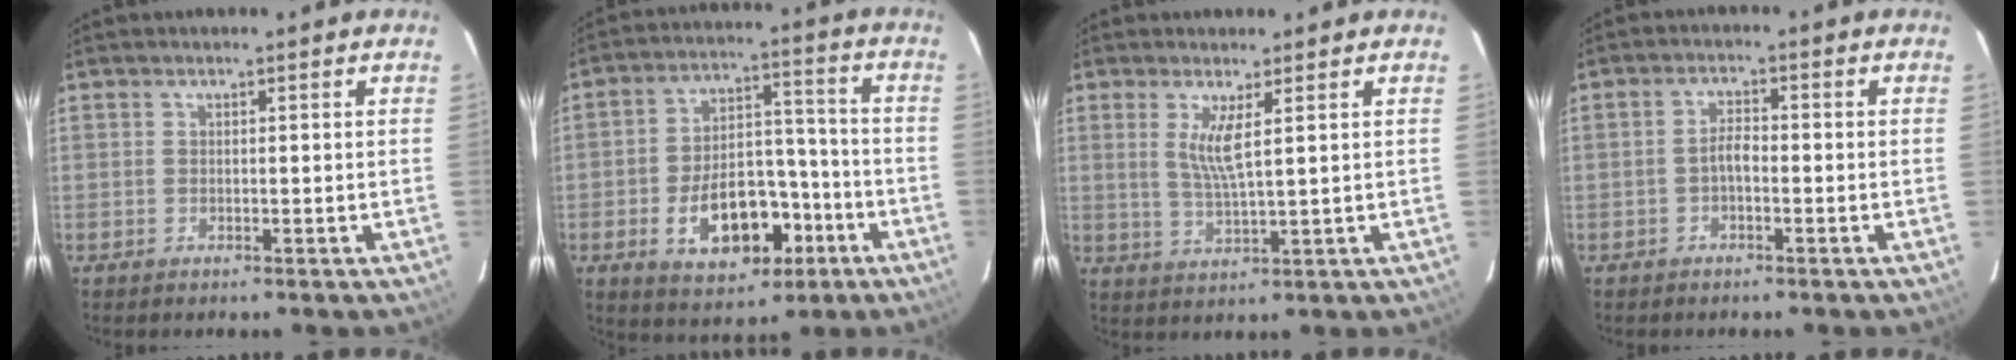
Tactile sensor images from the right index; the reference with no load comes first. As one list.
[{"total": 15.4, "force": [-6.4, 8.8, 10.8], "torque": [-0.198, 0.026, -0.080]}, {"total": 4.8, "force": [1.7, 0.1, 4.5], "torque": [-0.089, -0.011, 0.032]}, {"total": 2.3, "force": [-1.1, 0.9, 1.8], "torque": [-0.037, 0.009, -0.022]}]